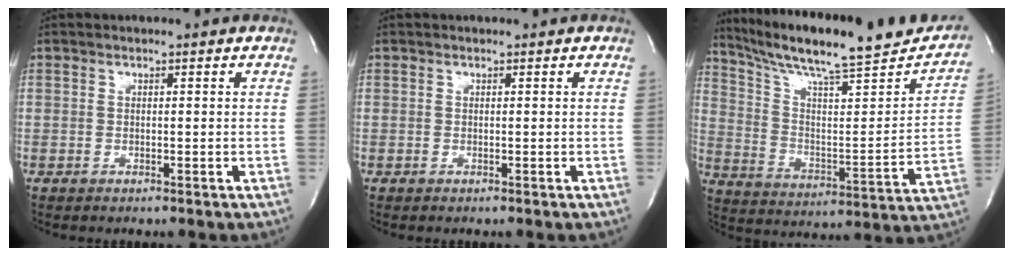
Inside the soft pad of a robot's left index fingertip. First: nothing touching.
{"total": 0.0}
{"total": 24.2, "force": [20.6, 2.9, 12.3], "torque": [-0.197, -0.023, 0.299]}